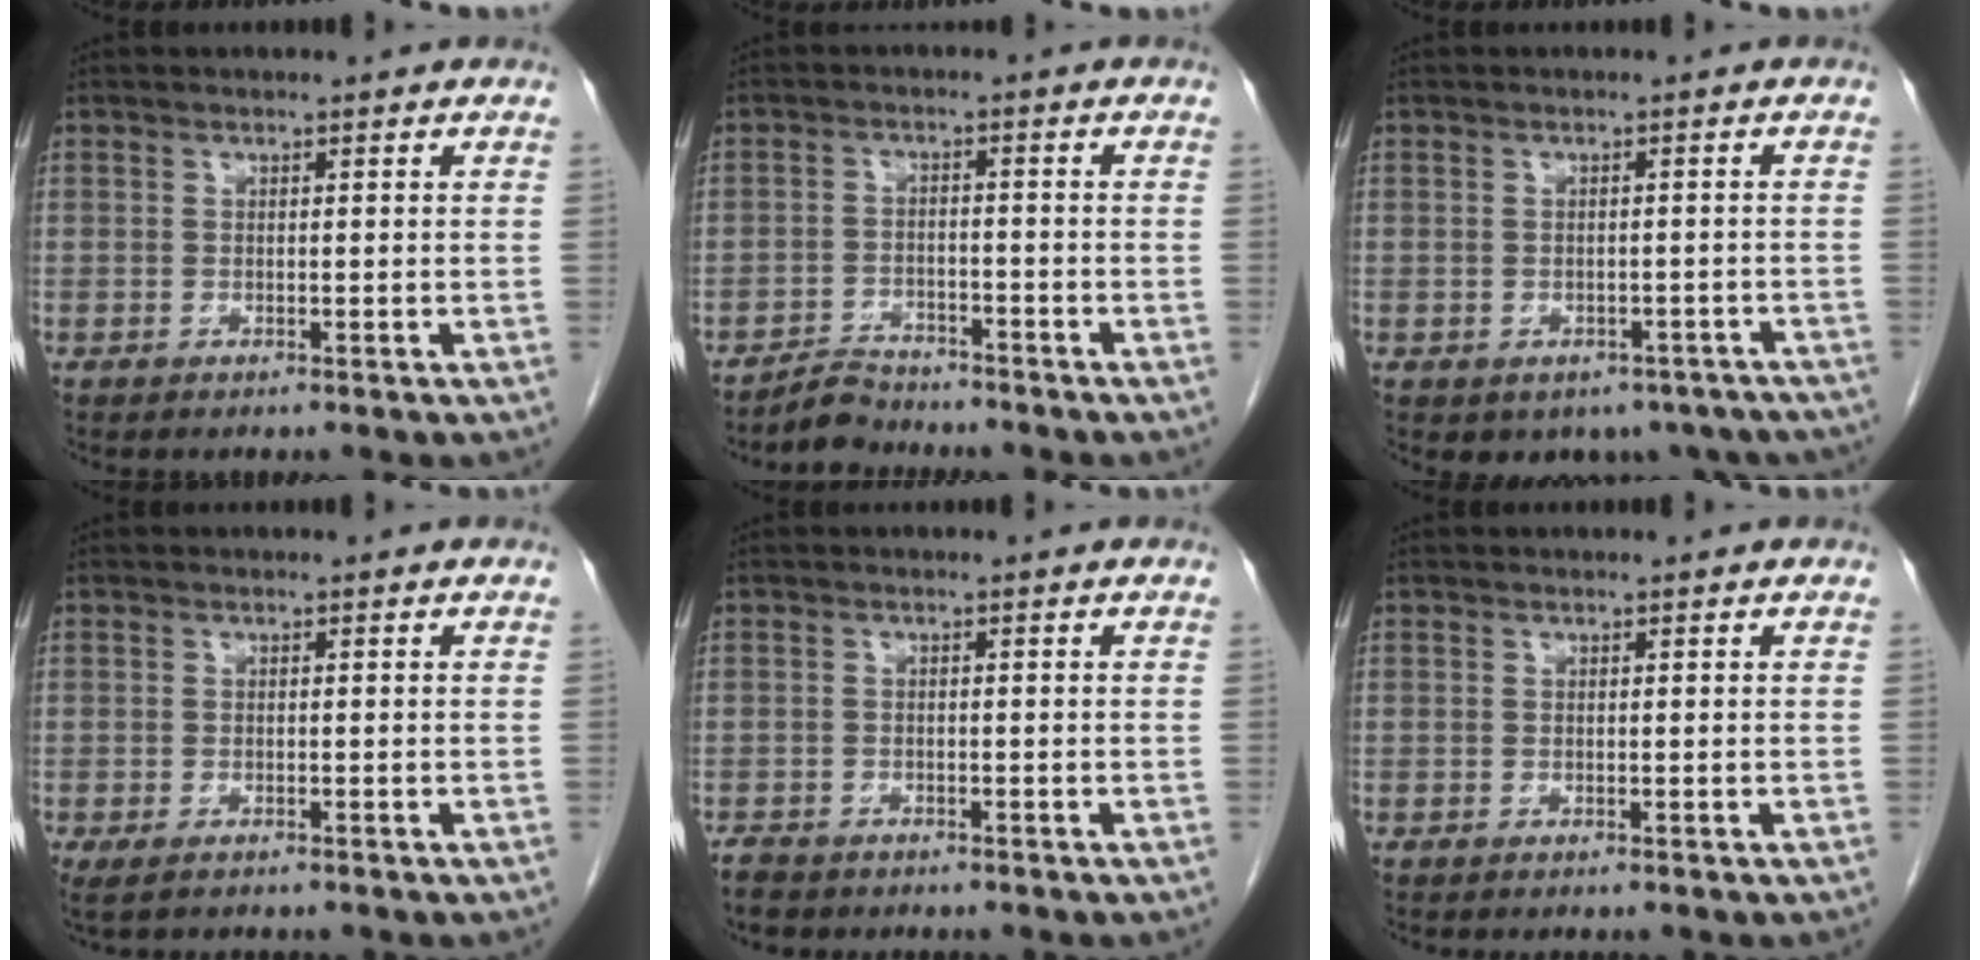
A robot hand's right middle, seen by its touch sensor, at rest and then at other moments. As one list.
[{"total": 3.7, "force": [-3.6, 1.0, -0.1], "torque": [-0.001, -0.004, -0.063]}, {"total": 9.7, "force": [-6.8, 6.1, 3.1], "torque": [-0.029, 0.001, -0.072]}, {"total": 2.5, "force": [-1.9, 1.0, 1.4], "torque": [-0.026, -0.006, -0.026]}, {"total": 3.0, "force": [-2.5, 1.3, 0.8], "torque": [-0.019, -0.002, -0.040]}, {"total": 0.0}]